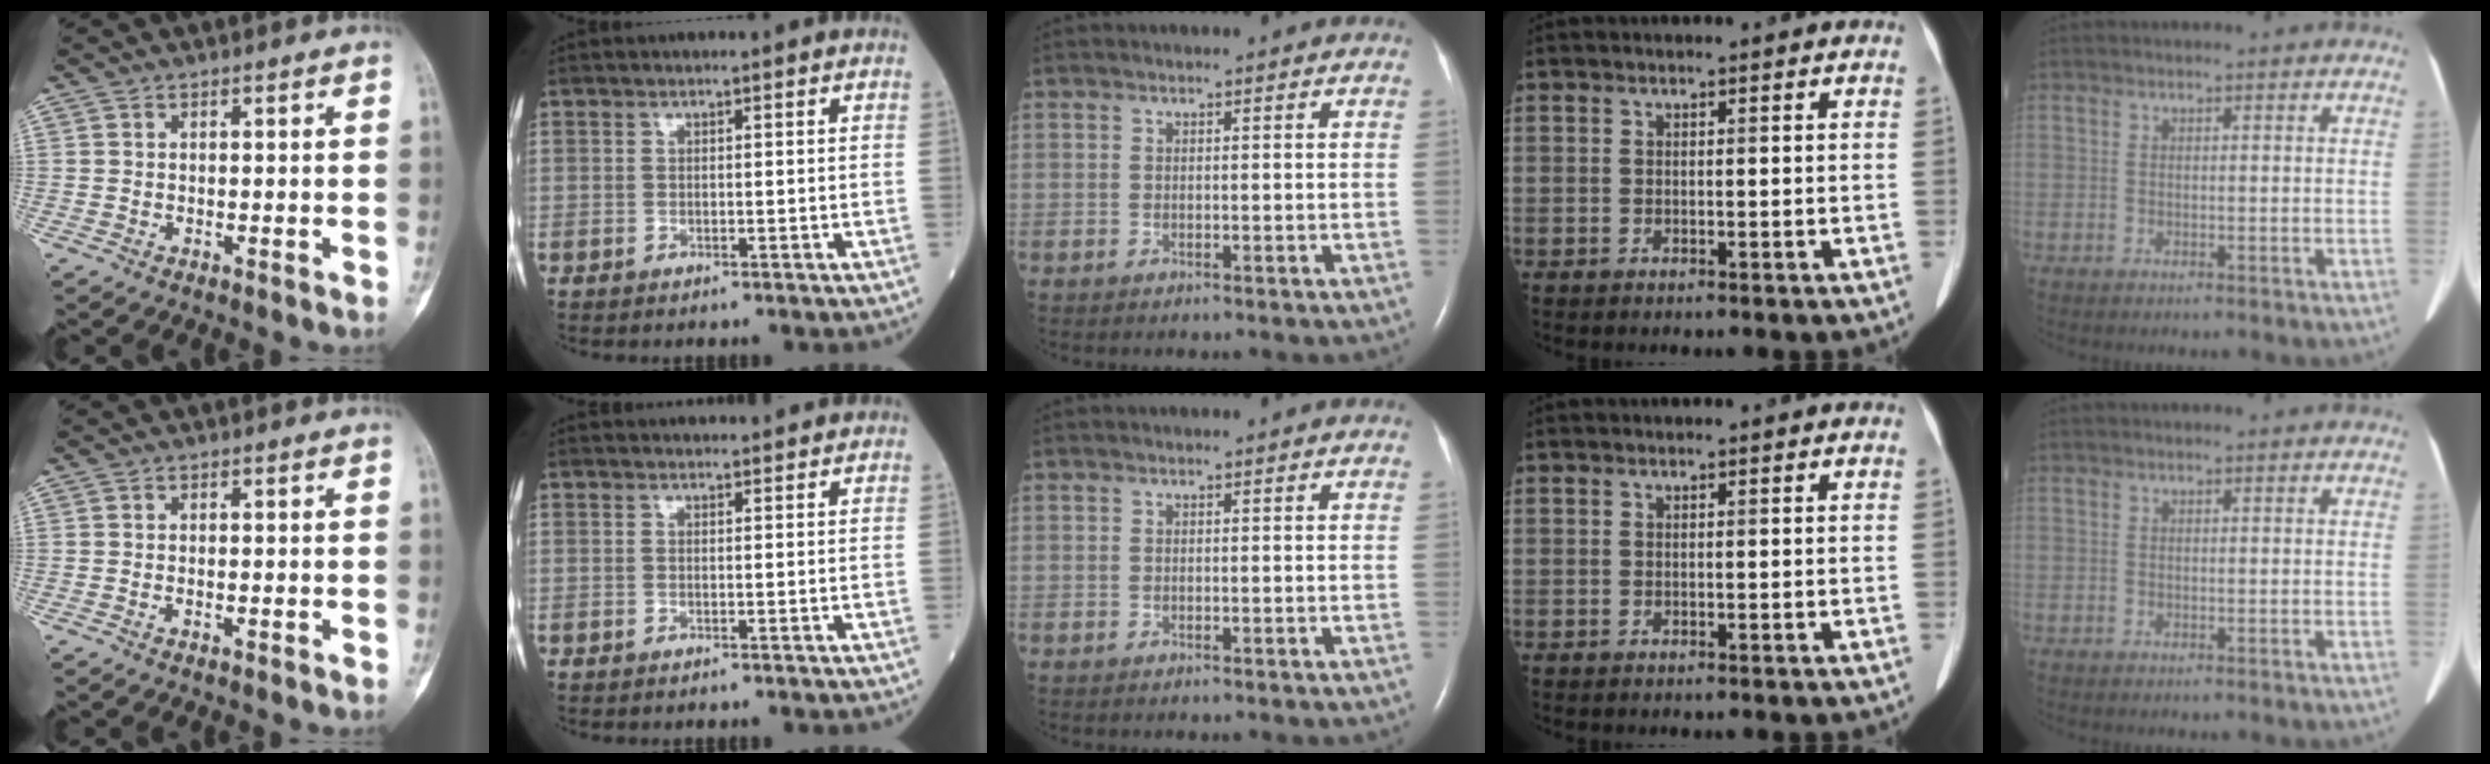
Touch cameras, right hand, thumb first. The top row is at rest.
{"thumb": {"total": 0.8, "force": [-0.3, 0.3, 0.6], "torque": [-0.013, 0.008, -0.004]}, "index": {"total": 2.7, "force": [2.6, 0.5, 0.6], "torque": [-0.024, 0.018, 0.024]}}